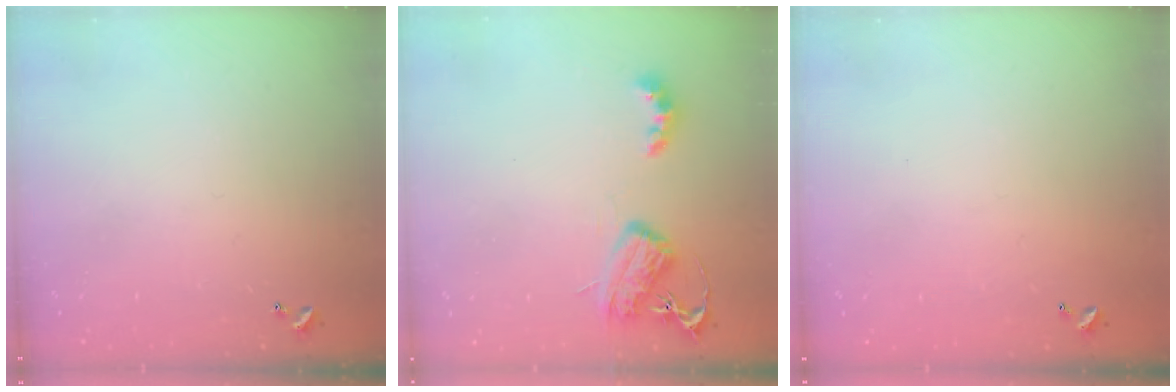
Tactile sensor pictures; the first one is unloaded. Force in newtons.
{"total": 6.7, "press": 6.7, "slide": 0.8}
{"total": 2.9, "press": 2.9, "slide": 0.1}